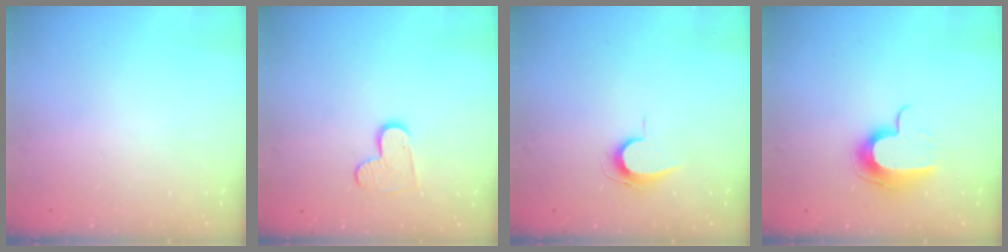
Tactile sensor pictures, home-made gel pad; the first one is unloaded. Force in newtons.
{"total": 7.5, "press": 7.5, "slide": 0.5}
{"total": 6.9, "press": 6.8, "slide": 0.7}
{"total": 9.8, "press": 9.8, "slide": 0.6}